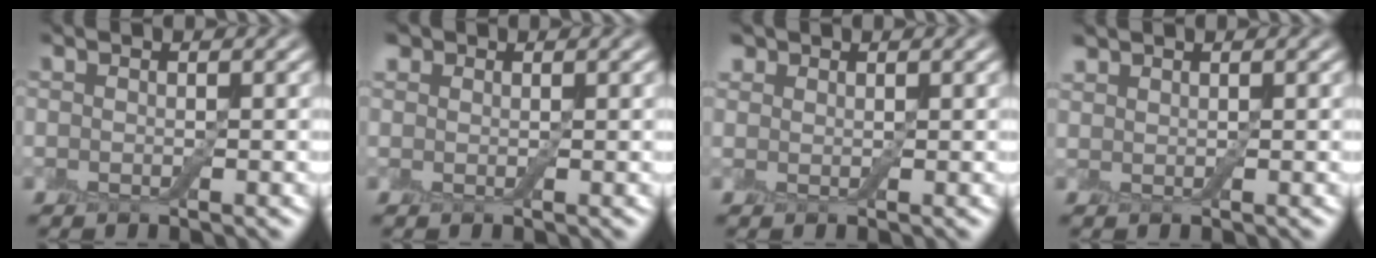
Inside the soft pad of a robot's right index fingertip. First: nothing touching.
{"total": 0.9, "force": [0.7, 0.6, 0.2], "torque": [-0.002, 0.003, 0.009]}
{"total": 1.1, "force": [0.9, 0.7, 0.1], "torque": [-0.002, 0.003, 0.015]}
{"total": 0.9, "force": [0.9, 0.3, 0.0], "torque": [-0.004, 0.004, 0.023]}